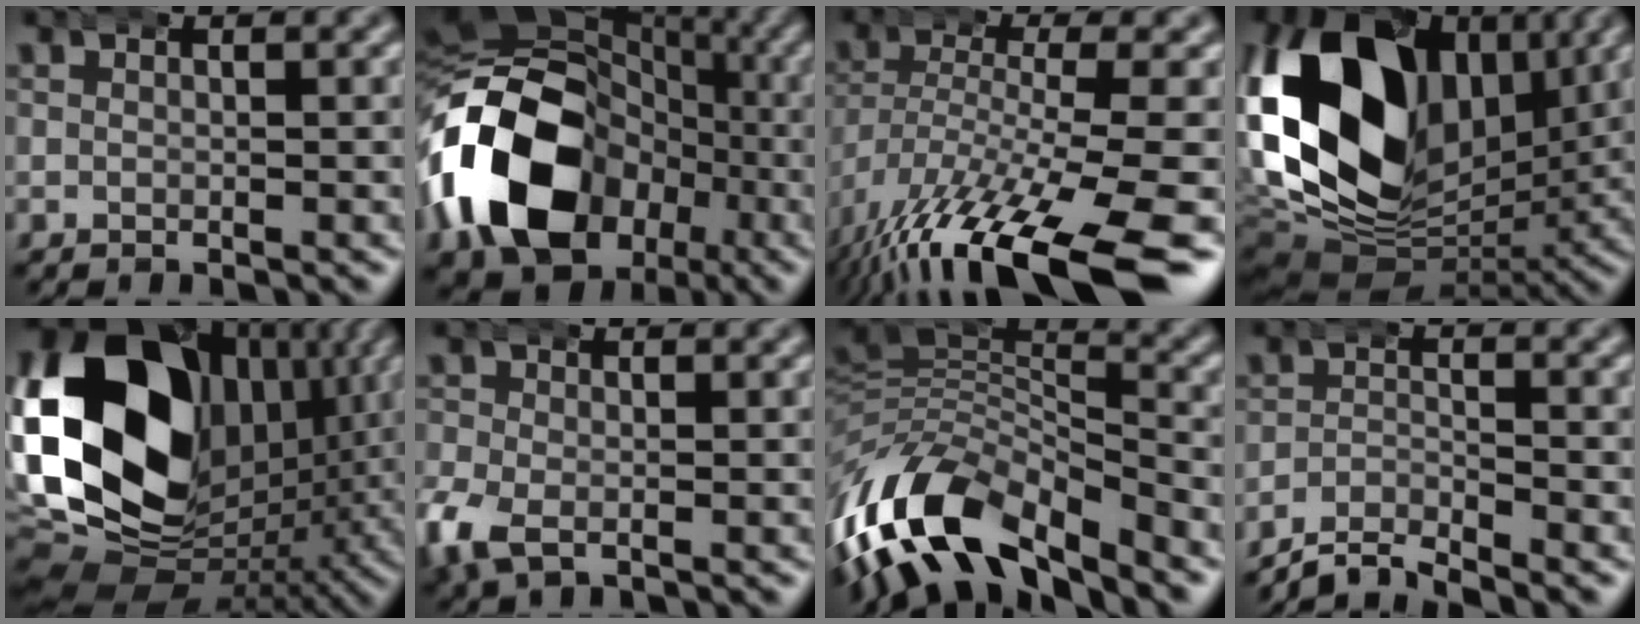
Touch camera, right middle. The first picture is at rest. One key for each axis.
{"total": 18.2, "fx": -1.4, "fy": 13.8, "fz": 11.8, "tx": -0.210, "ty": -0.023, "tz": -0.018}
{"total": 11.1, "fx": -6.4, "fy": 4.0, "fz": 8.2, "tx": -0.169, "ty": -0.047, "tz": -0.071}
{"total": 23.4, "fx": 2.6, "fy": 16.3, "fz": 16.5, "tx": -0.281, "ty": -0.031, "tz": 0.054}
{"total": 30.3, "fx": 1.0, "fy": 20.7, "fz": 22.1, "tx": -0.372, "ty": -0.032, "tz": 0.031}
{"total": 3.4, "fx": -1.3, "fy": 2.4, "fz": 2.0, "tx": -0.067, "ty": -0.016, "tz": -0.016}
{"total": 11.8, "fx": -4.7, "fy": 7.9, "fz": 7.3, "tx": -0.169, "ty": -0.051, "tz": -0.066}
{"total": 4.4, "fx": -4.2, "fy": 1.0, "fz": 1.1, "tx": -0.018, "ty": -0.009, "tz": -0.072}